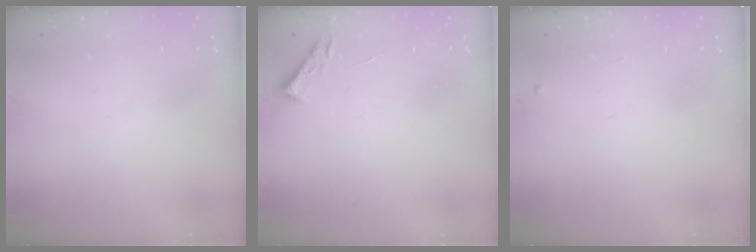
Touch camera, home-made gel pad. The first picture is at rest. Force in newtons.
{"total": 2.7, "press": 2.7, "slide": 0.4}
{"total": 2.6, "press": 2.6, "slide": 0.4}